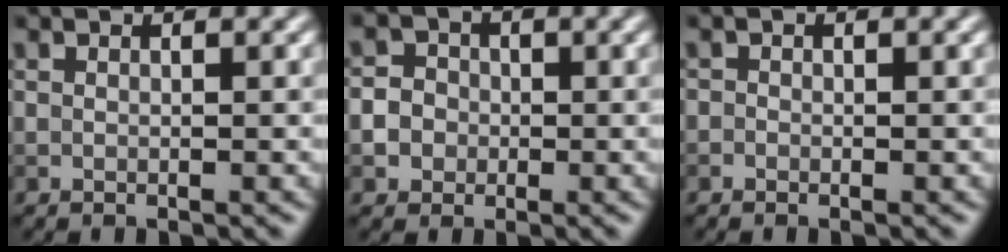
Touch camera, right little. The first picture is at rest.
{"total": 4.4, "force": [-0.9, 4.0, 1.6], "torque": [-0.002, 0.015, -0.038]}
{"total": 0.5, "force": [-0.3, 0.4, 0.1], "torque": [0.003, -0.004, -0.008]}